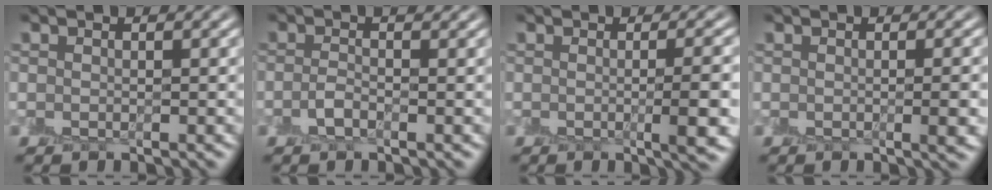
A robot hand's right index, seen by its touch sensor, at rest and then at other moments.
{"total": 1.1, "force": [-0.3, 0.3, 1.0], "torque": [-0.024, 0.003, -0.009]}
{"total": 4.9, "force": [-0.4, 1.5, 4.7], "torque": [-0.042, 0.004, -0.003]}
{"total": 3.0, "force": [0.0, 1.1, 2.7], "torque": [-0.015, 0.008, -0.003]}